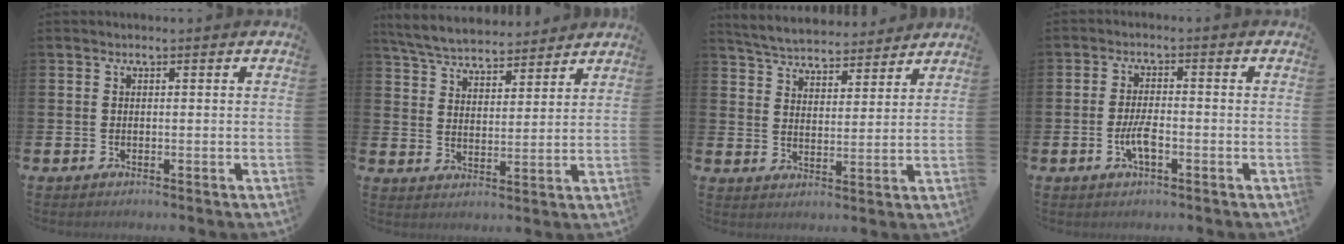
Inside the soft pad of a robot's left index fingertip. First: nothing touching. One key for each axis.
{"total": 6.0, "fx": 5.8, "fy": 1.2, "fz": 0.9, "tx": -0.046, "ty": -0.030, "tz": 0.103}
{"total": 5.3, "fx": 5.2, "fy": 1.0, "fz": 0.2, "tx": -0.032, "ty": -0.033, "tz": 0.092}
{"total": 3.6, "fx": -1.2, "fy": 1.2, "fz": 3.2, "tx": -0.068, "ty": 0.005, "tz": -0.023}